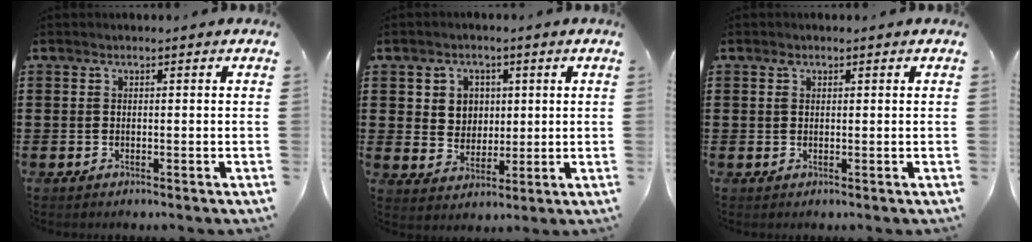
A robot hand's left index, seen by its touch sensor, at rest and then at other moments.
{"total": 4.3, "force": [1.2, 4.1, 1.1], "torque": [-0.032, 0.009, 0.018]}
{"total": 0.8, "force": [0.3, 0.5, 0.5], "torque": [-0.013, 0.004, 0.005]}